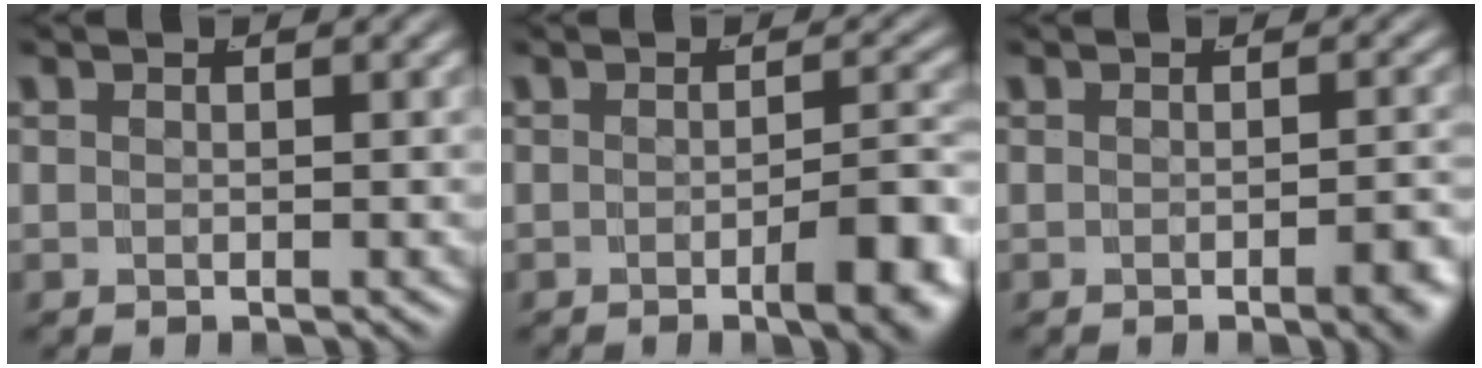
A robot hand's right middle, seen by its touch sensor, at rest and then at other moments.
{"total": 4.3, "force": [-1.9, 0.8, 3.8], "torque": [-0.041, 0.005, -0.035]}
{"total": 1.9, "force": [-1.1, 0.1, 1.5], "torque": [-0.021, 0.006, -0.022]}